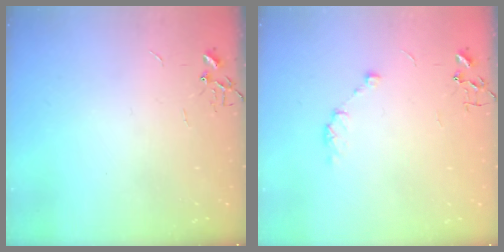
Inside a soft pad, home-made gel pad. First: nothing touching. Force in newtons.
{"total": 5.8, "press": 5.8, "slide": 0.8}